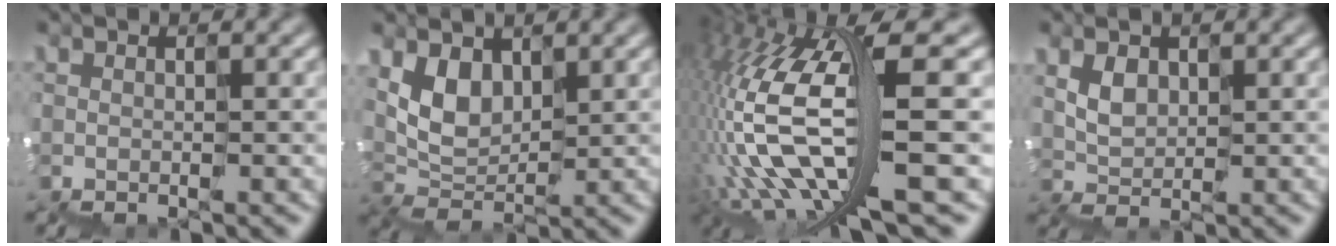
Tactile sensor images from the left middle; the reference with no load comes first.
{"total": 3.0, "force": [2.0, 2.0, 0.9], "torque": [-0.025, 0.000, 0.040]}
{"total": 11.7, "force": [-1.8, 3.5, 11.1], "torque": [-0.252, 0.009, -0.022]}
{"total": 1.7, "force": [1.1, 1.2, 0.3], "torque": [-0.014, 0.010, 0.022]}